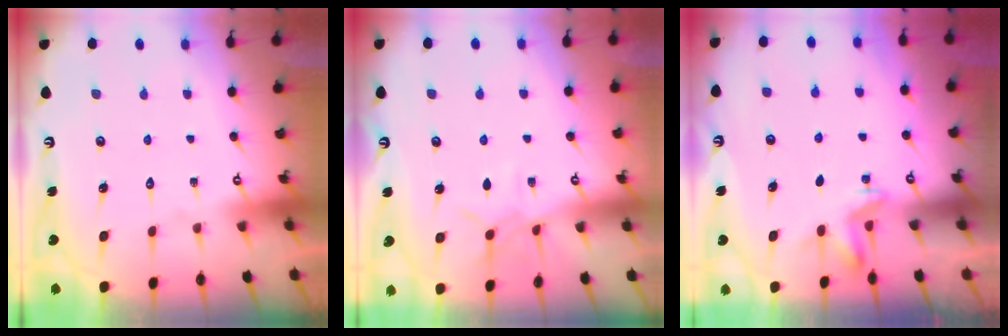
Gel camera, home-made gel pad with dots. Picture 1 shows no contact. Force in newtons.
{"total": 5.9, "press": 5.9, "slide": 0.5}
{"total": 2.8, "press": 2.7, "slide": 0.9}